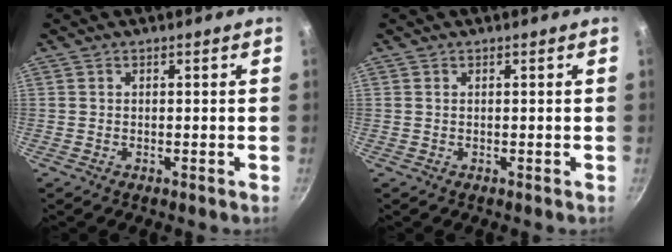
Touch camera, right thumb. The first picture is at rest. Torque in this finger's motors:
{"motor_torque": [-0.16, -0.36, 0.03, -0.36, 0.04]}